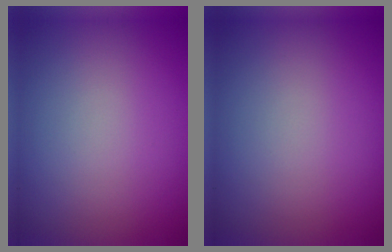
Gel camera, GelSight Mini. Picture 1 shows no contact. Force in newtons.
{"total": 0.0}